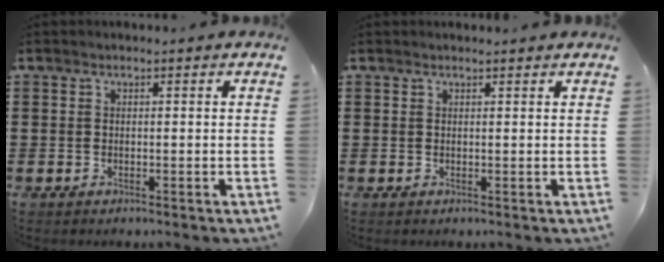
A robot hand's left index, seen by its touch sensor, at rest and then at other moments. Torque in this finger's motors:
{"motor_torque": [1.49, -0.65, 0.18, 0.02]}